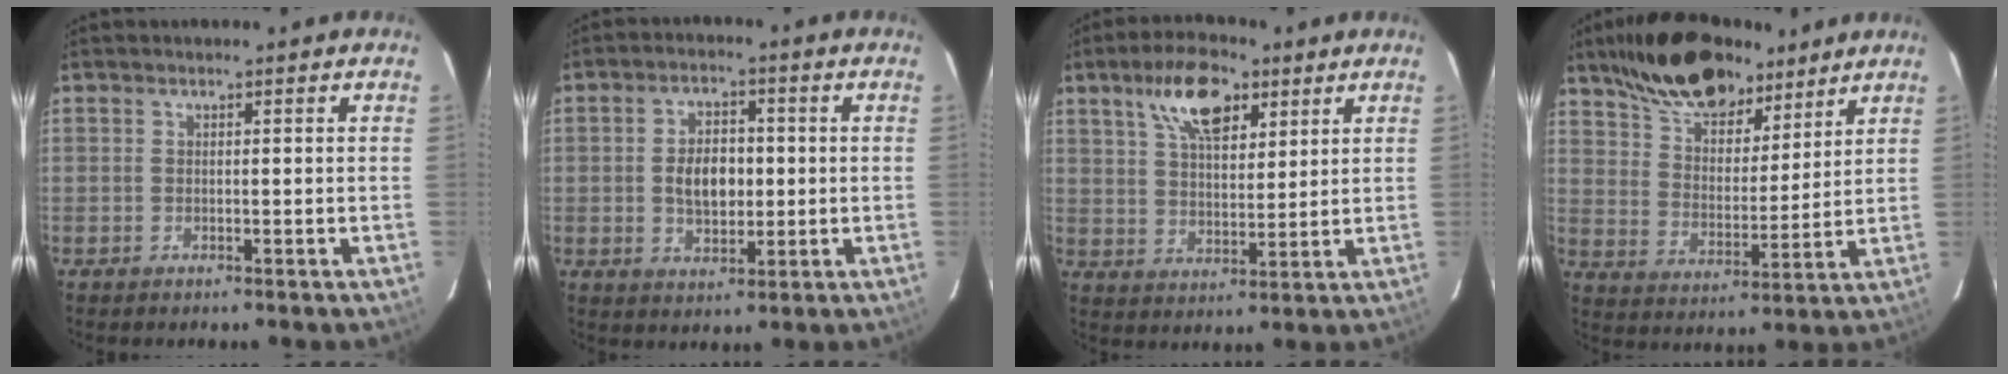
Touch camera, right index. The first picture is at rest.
{"total": 7.4, "force": [-0.1, 4.5, 5.8], "torque": [-0.108, 0.008, 0.003]}
{"total": 11.1, "force": [6.2, 5.0, 7.8], "torque": [-0.138, 0.018, 0.110]}
{"total": 18.6, "force": [13.3, 9.0, 9.5], "torque": [-0.179, 0.050, 0.236]}